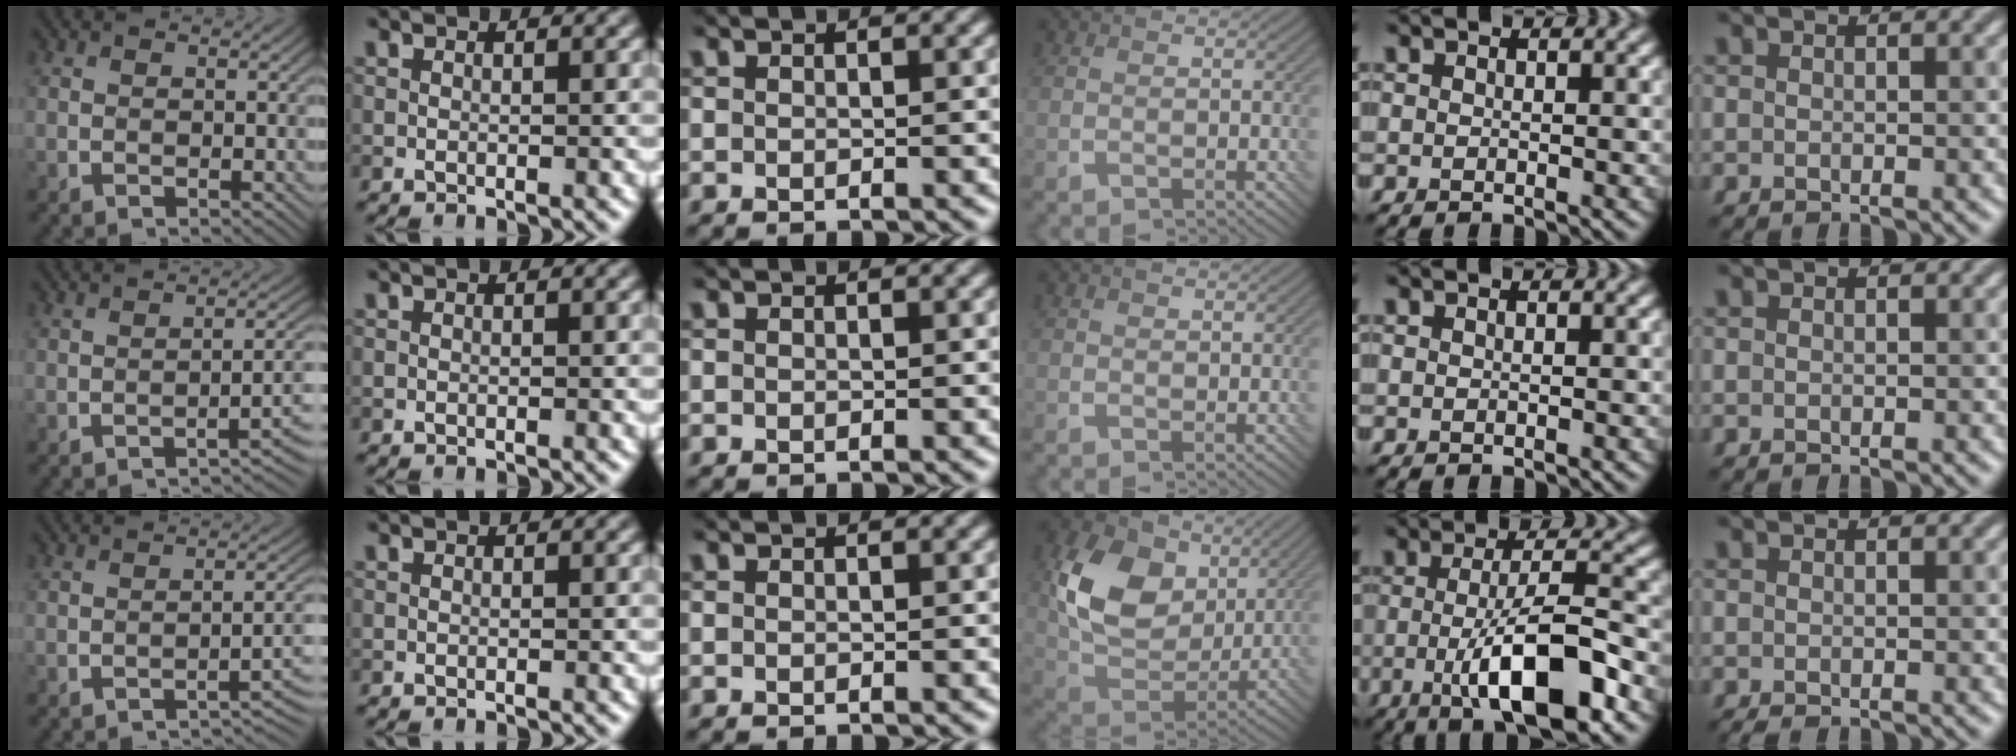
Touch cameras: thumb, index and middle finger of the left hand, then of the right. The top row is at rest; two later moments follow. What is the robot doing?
{"motion": "screw", "object": "bottle cap"}